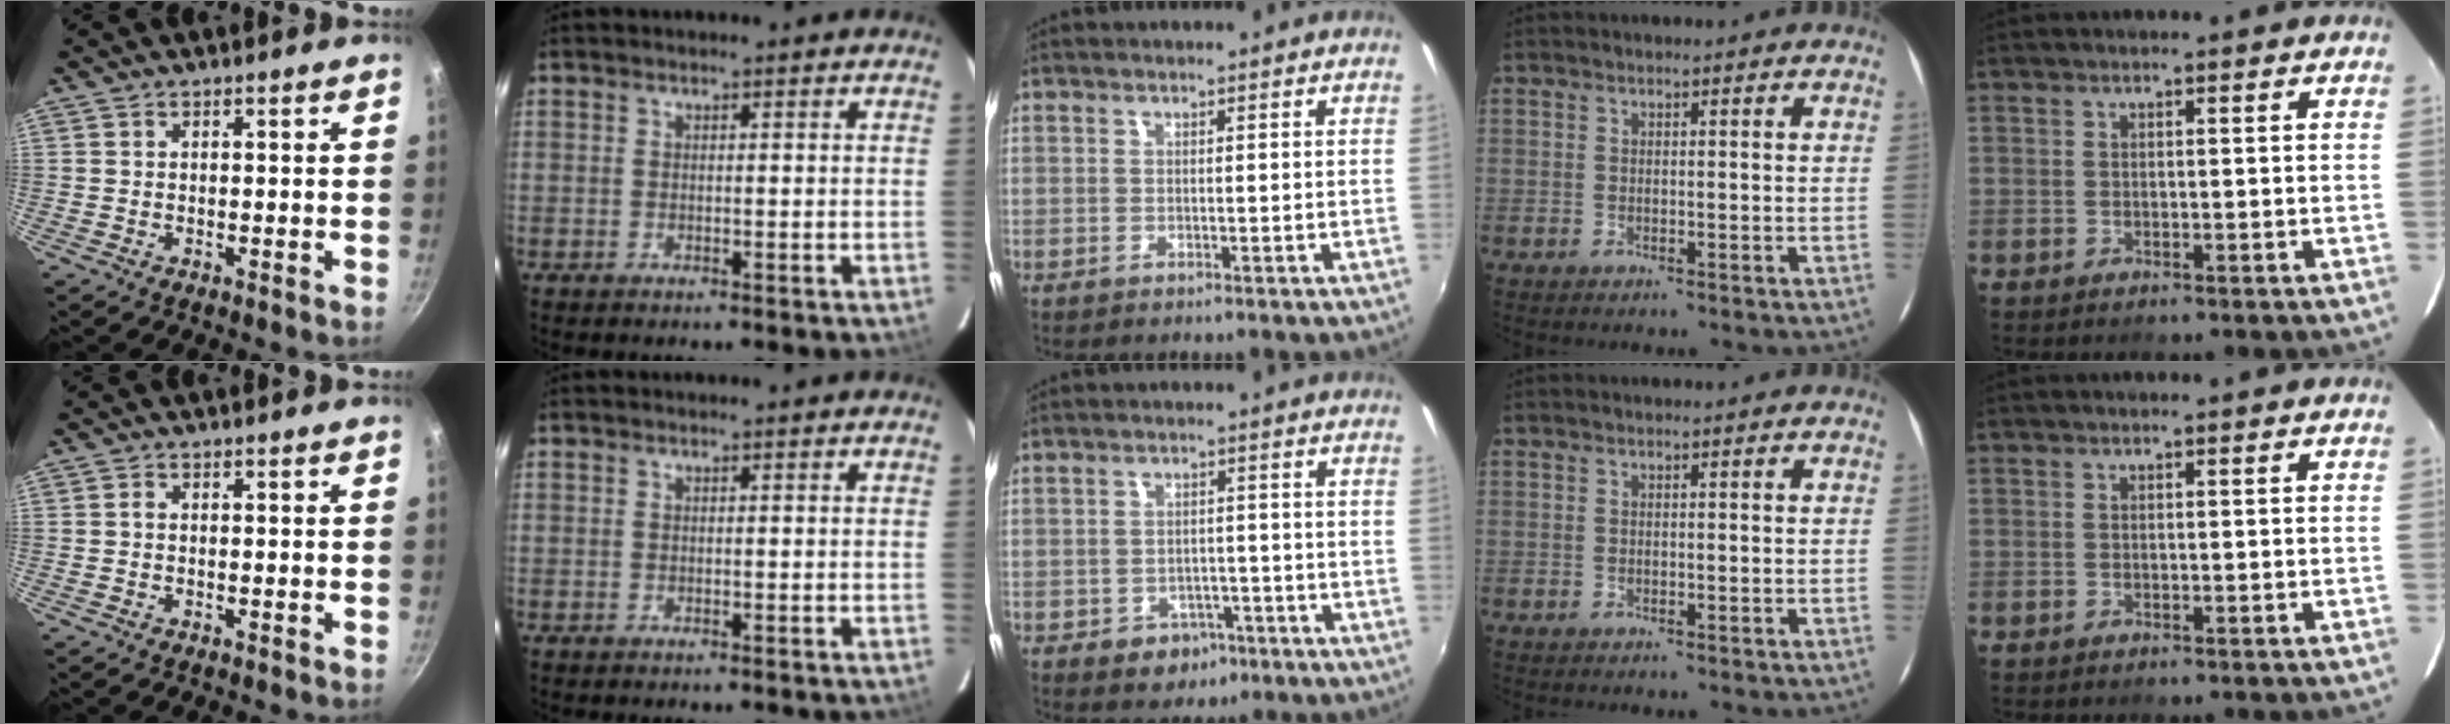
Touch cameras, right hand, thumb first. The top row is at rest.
{"thumb": {"total": 0.5, "force": [-0.2, 0.3, 0.4], "torque": [-0.009, 0.004, -0.005]}, "middle": {"total": 5.5, "force": [-3.0, 4.4, 1.6], "torque": [-0.042, 0.008, -0.030]}}